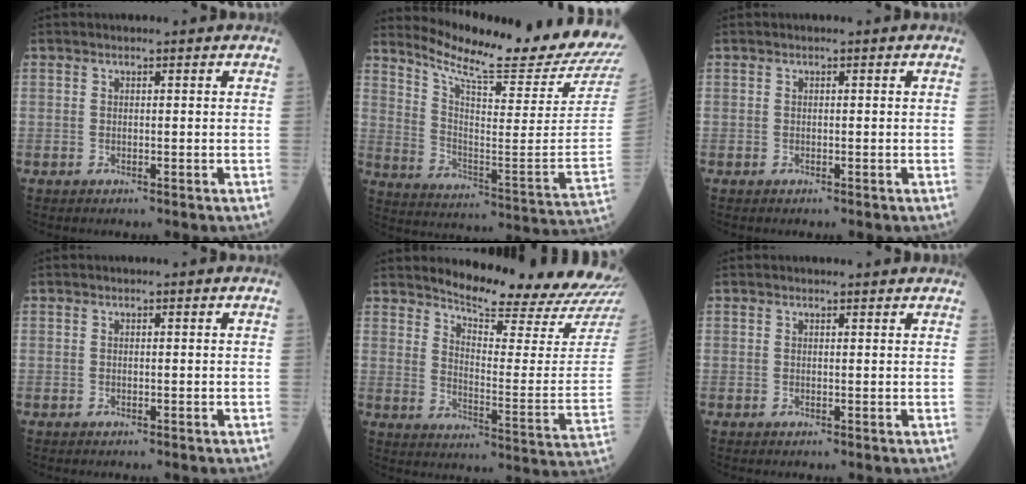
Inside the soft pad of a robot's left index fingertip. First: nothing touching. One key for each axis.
{"total": 21.2, "fx": 19.9, "fy": -1.7, "fz": 7.1, "tx": -0.138, "ty": -0.125, "tz": 0.277}
{"total": 0.0}
{"total": 0.0}
{"total": 19.0, "fx": 18.0, "fy": 0.5, "fz": 6.1, "tx": -0.094, "ty": -0.115, "tz": 0.221}
{"total": 2.1, "fx": 2.0, "fy": 0.4, "fz": 0.3, "tx": -0.010, "ty": 0.004, "tz": 0.018}